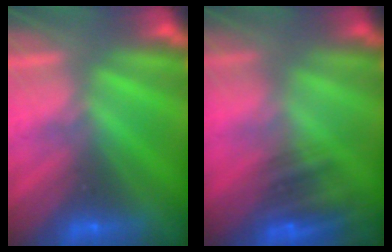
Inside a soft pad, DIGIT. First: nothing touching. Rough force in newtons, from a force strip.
{"total": 4.8}